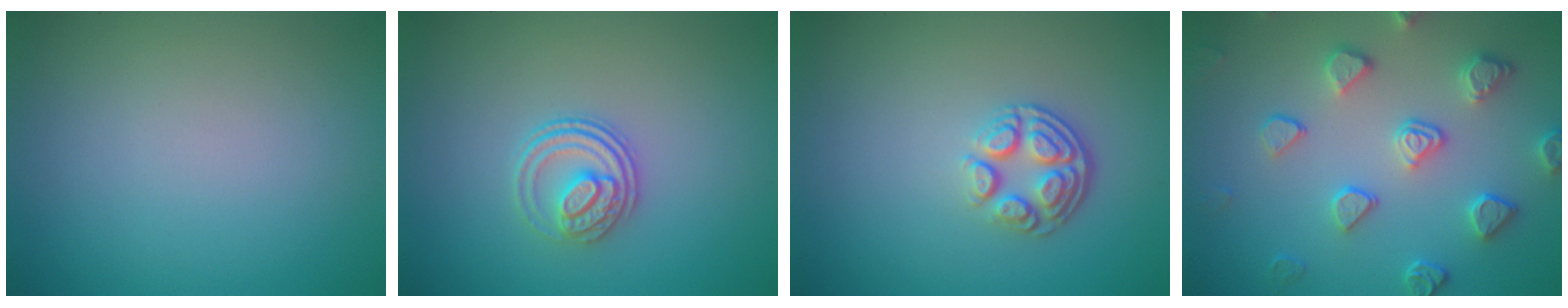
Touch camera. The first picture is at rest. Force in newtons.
{"total": 3.0, "press": 2.6, "slide": 1.5}
{"total": 3.6, "press": 2.6, "slide": 2.4}
{"total": 4.0, "press": 3.9, "slide": 0.9}